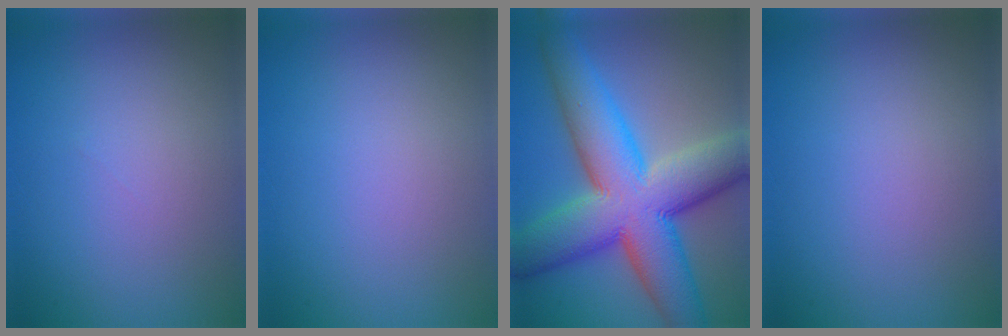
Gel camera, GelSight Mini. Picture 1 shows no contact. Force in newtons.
{"total": 0.0}
{"total": 14.0, "press": 14.0, "slide": 0.5}
{"total": 0.0}